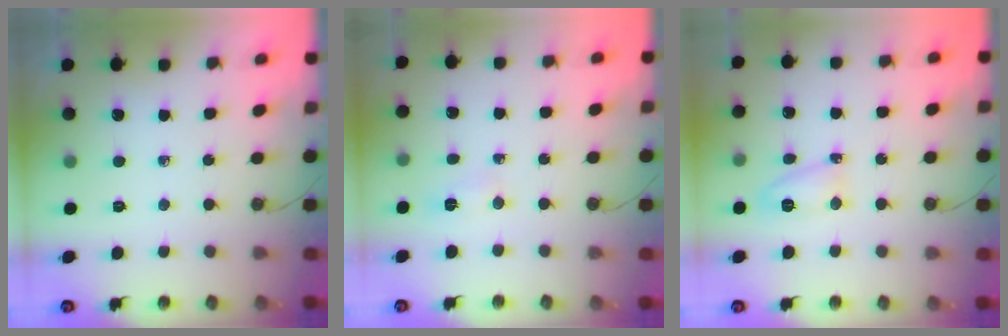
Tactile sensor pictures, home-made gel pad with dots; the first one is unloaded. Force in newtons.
{"total": 3.4, "press": 1.8, "slide": 2.8}
{"total": 5.5, "press": 5.5, "slide": 0.6}